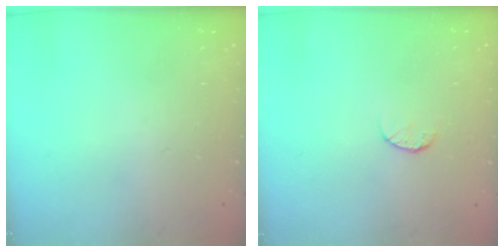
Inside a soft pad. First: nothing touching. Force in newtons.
{"total": 6.0, "press": 6.0, "slide": 0.6}